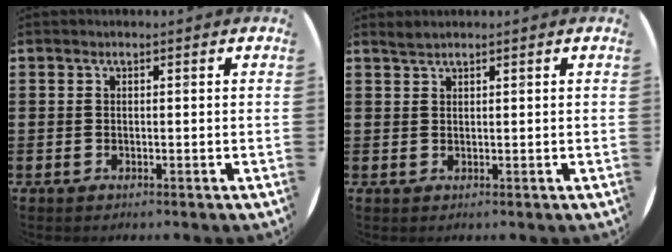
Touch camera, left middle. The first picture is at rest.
{"total": 1.0, "force": [1.0, 0.0, 0.1], "torque": [-0.002, 0.002, 0.019]}